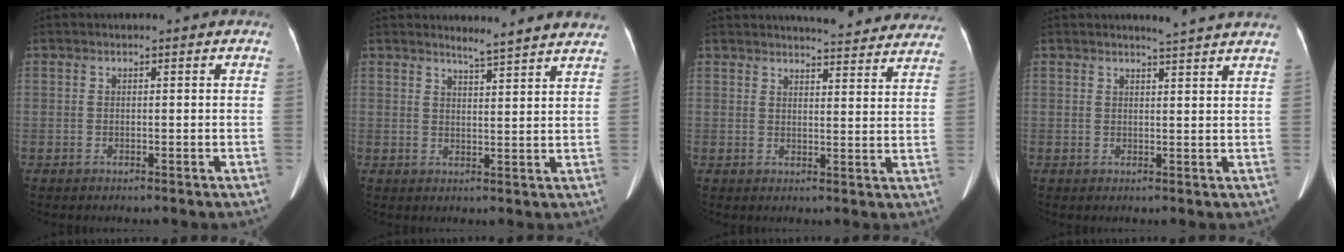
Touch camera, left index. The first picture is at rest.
{"total": 7.2, "force": [6.9, -0.2, 2.3], "torque": [-0.039, -0.004, 0.076]}
{"total": 16.9, "force": [16.1, 2.5, 4.6], "torque": [-0.040, -0.031, 0.173]}
{"total": 4.9, "force": [4.5, -0.6, 1.8], "torque": [-0.027, 0.002, 0.045]}